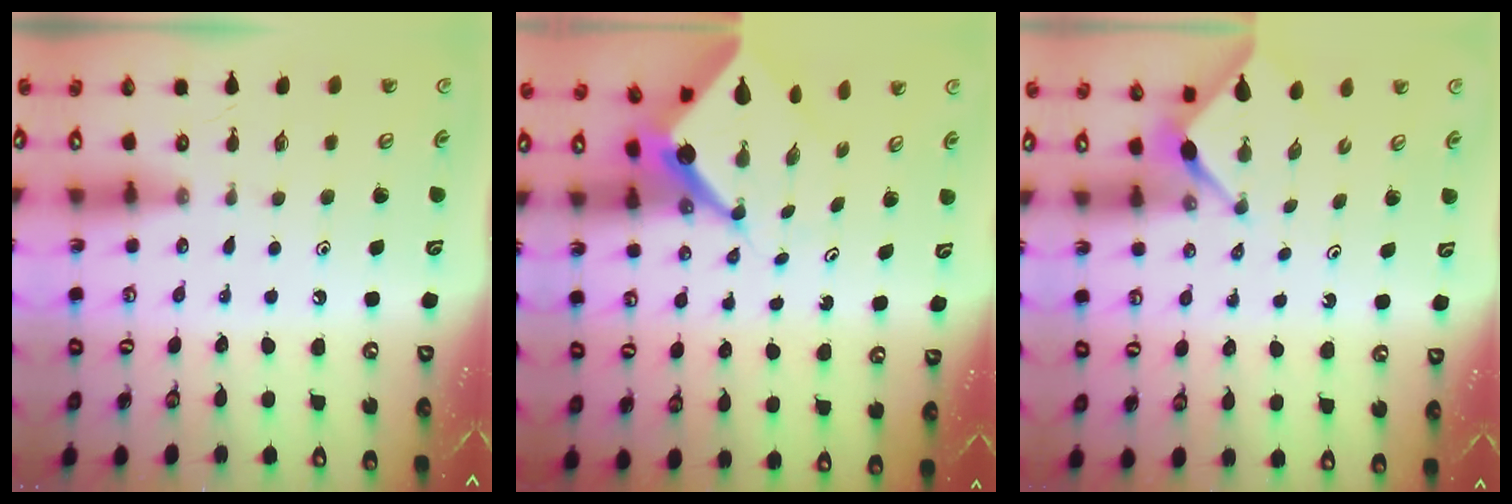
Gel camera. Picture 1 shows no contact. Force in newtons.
{"total": 6.5, "press": 6.5, "slide": 0.5}
{"total": 2.9, "press": 2.9, "slide": 0.3}